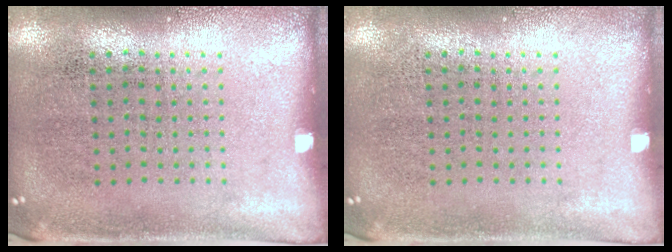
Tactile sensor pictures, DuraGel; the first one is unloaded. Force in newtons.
{"total": 0.0}